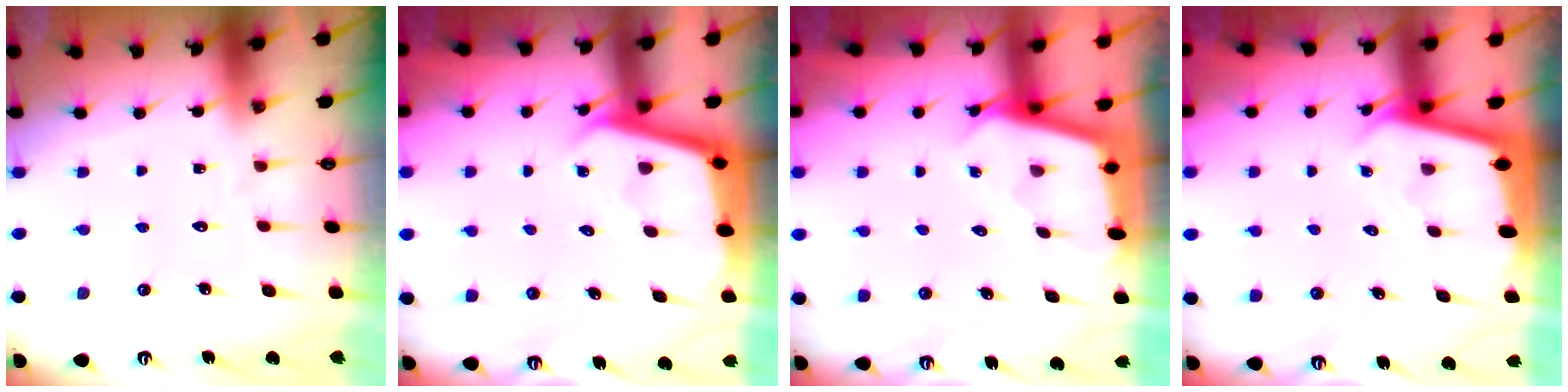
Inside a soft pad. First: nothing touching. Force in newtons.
{"total": 3.7, "press": 3.7, "slide": 0.1}
{"total": 2.4, "press": 2.4, "slide": 0.1}
{"total": 2.5, "press": 2.5, "slide": 0.1}